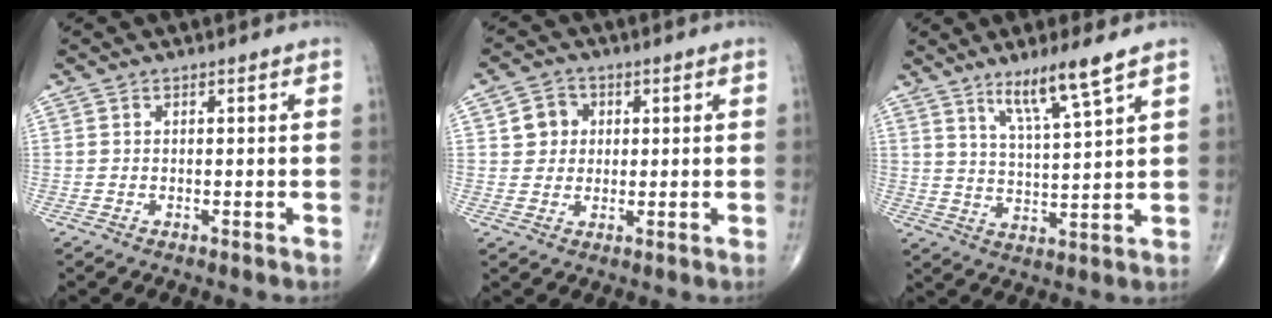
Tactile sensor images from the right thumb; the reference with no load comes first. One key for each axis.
{"total": 5.0, "fx": 1.1, "fy": 4.6, "fz": 1.7, "tx": 0.000, "ty": 0.002, "tz": 0.014}
{"total": 8.9, "fx": 5.9, "fy": 0.3, "fz": 6.7, "tx": -0.123, "ty": -0.039, "tz": 0.110}